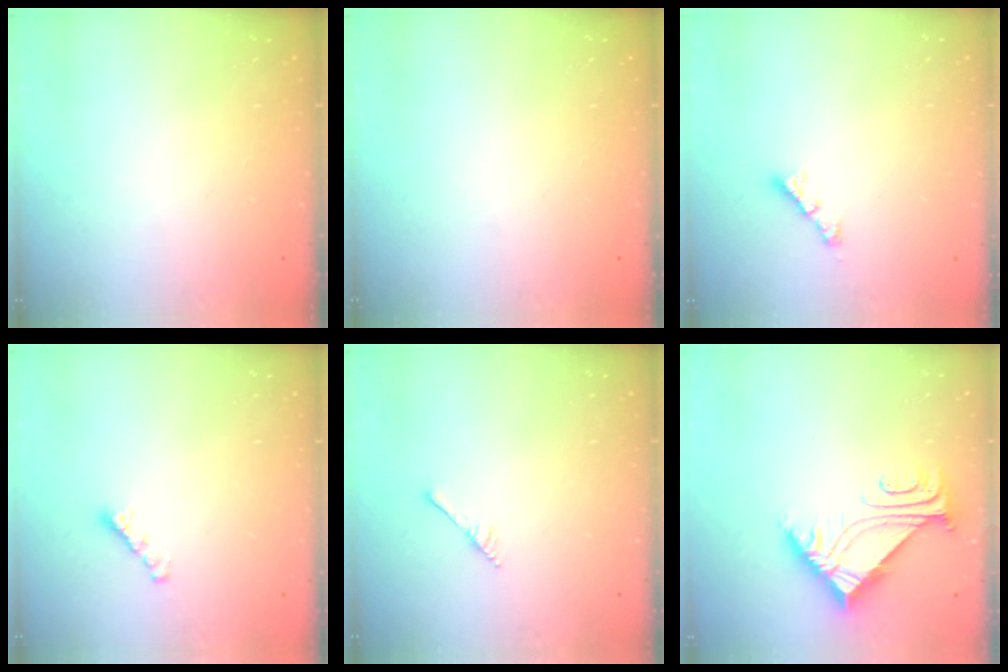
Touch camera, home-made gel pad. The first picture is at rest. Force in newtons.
{"total": 0.0}
{"total": 2.6, "press": 2.6, "slide": 0.1}
{"total": 2.7, "press": 2.6, "slide": 0.7}
{"total": 2.9, "press": 2.9, "slide": 0.2}
{"total": 6.5, "press": 6.4, "slide": 0.9}